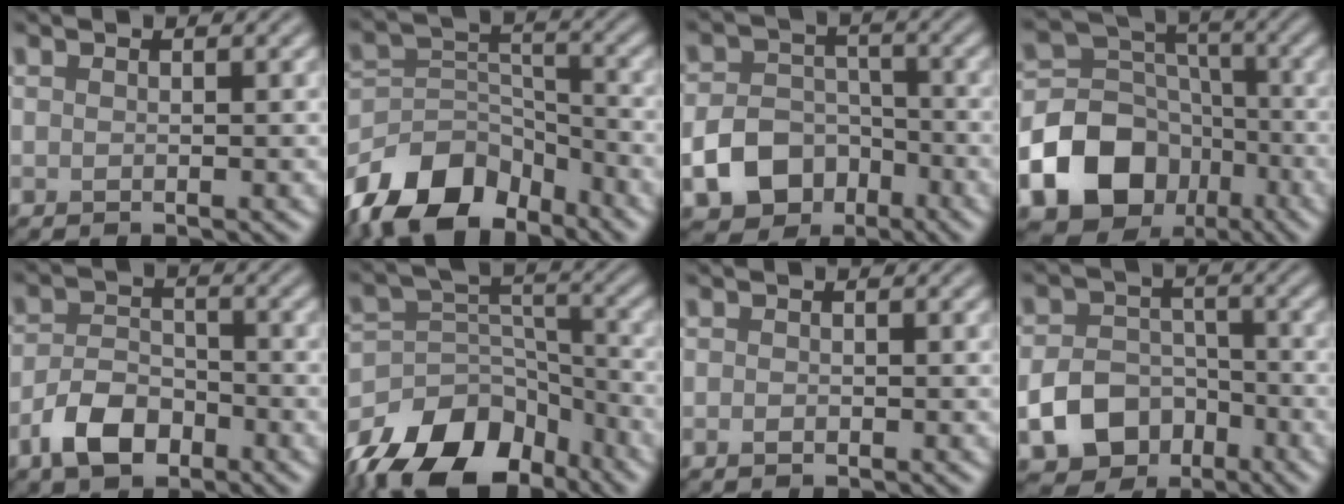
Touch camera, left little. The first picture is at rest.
{"total": 10.1, "force": [-7.6, 5.1, 4.4], "torque": [-0.076, 0.001, -0.152]}
{"total": 5.8, "force": [-2.6, 4.4, 2.8], "torque": [-0.049, -0.007, -0.045]}
{"total": 16.0, "force": [-7.9, 12.6, 5.9], "torque": [-0.124, -0.044, -0.151]}
{"total": 4.5, "force": [-2.6, 2.6, 2.6], "torque": [-0.045, 0.001, -0.055]}
{"total": 13.5, "force": [-10.0, 7.0, 5.6], "torque": [-0.089, 0.006, -0.168]}
{"total": 0.5, "force": [-0.3, 0.3, 0.3], "torque": [-0.005, -0.003, -0.005]}
{"total": 6.0, "force": [-2.6, 4.5, 2.9], "torque": [-0.050, -0.009, -0.043]}